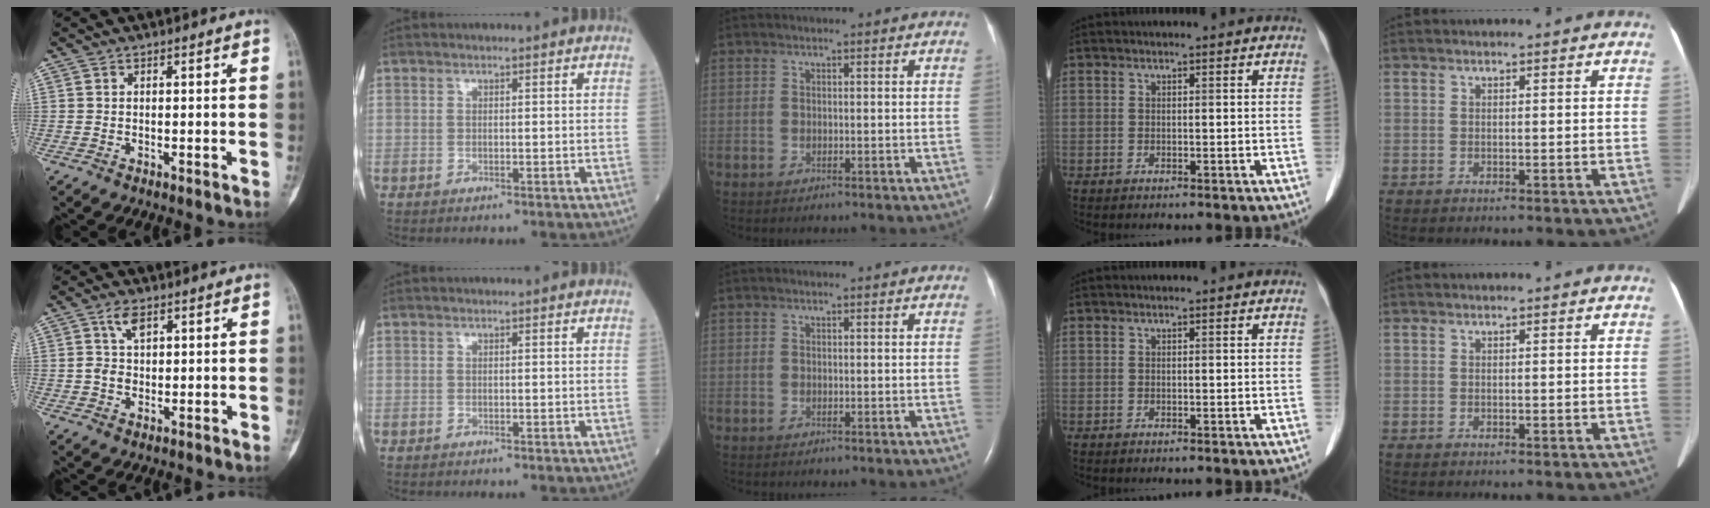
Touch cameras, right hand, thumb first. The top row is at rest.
{"thumb": {"total": 4.2, "force": [1.6, 2.6, 3.0], "torque": [-0.047, 0.000, 0.031]}}